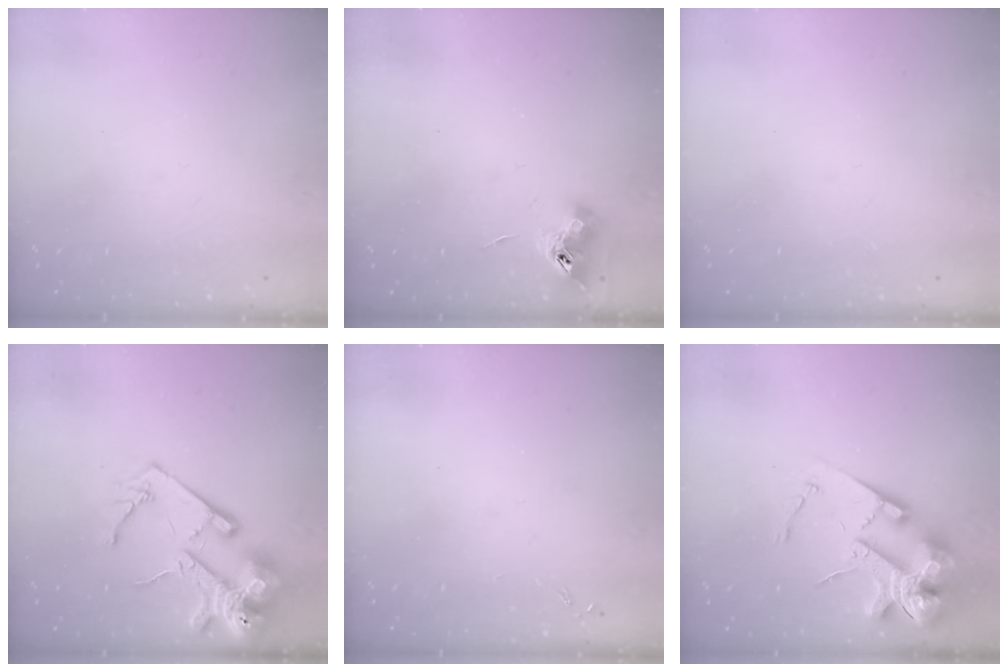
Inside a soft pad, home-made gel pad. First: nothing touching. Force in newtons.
{"total": 8.0, "press": 7.9, "slide": 0.8}
{"total": 0.0}
{"total": 21.6, "press": 21.5, "slide": 2.7}
{"total": 0.0}
{"total": 19.0, "press": 18.8, "slide": 2.9}